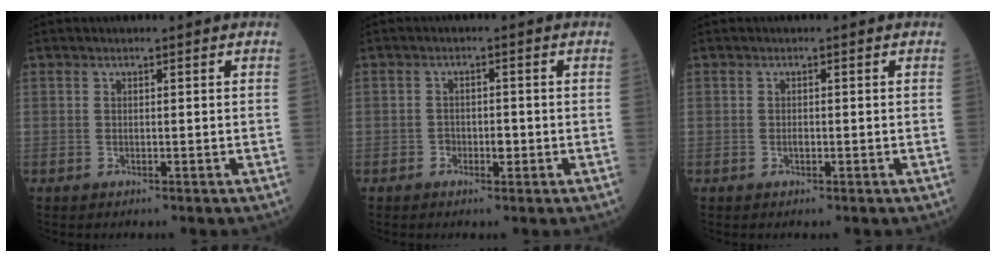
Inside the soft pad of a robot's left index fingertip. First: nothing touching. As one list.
[{"total": 2.0, "force": [-0.8, 1.2, 1.4], "torque": [-0.019, 0.005, -0.012]}, {"total": 0.7, "force": [-0.3, 0.3, 0.5], "torque": [-0.013, 0.001, -0.005]}]